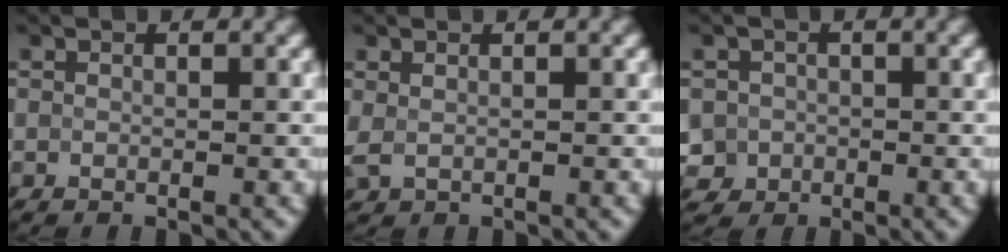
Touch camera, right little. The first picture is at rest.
{"total": 1.1, "force": [0.4, 0.7, 0.8], "torque": [-0.022, 0.005, 0.007]}
{"total": 3.0, "force": [-0.7, 2.9, 0.6], "torque": [0.004, 0.005, -0.024]}